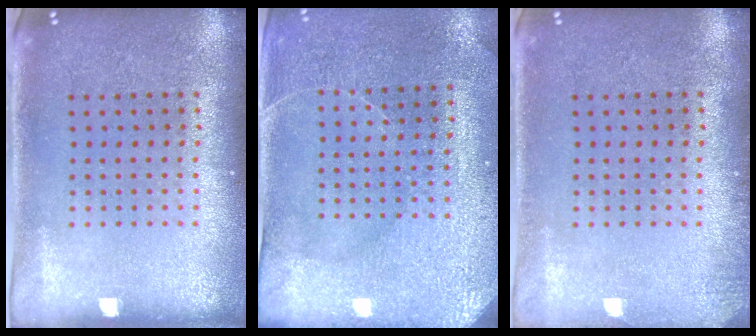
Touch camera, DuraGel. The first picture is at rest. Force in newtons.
{"total": 3.0, "press": 2.9, "slide": 0.6}
{"total": 1.0, "press": 1.0, "slide": 0.1}